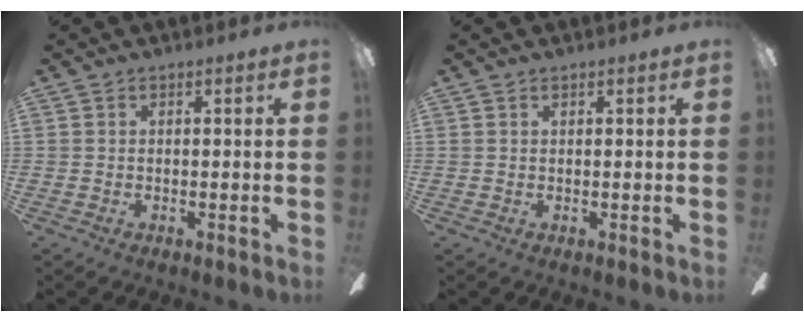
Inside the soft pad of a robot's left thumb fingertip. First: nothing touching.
{"total": 0.5, "force": [0.4, 0.1, 0.4], "torque": [-0.008, 0.001, 0.007]}